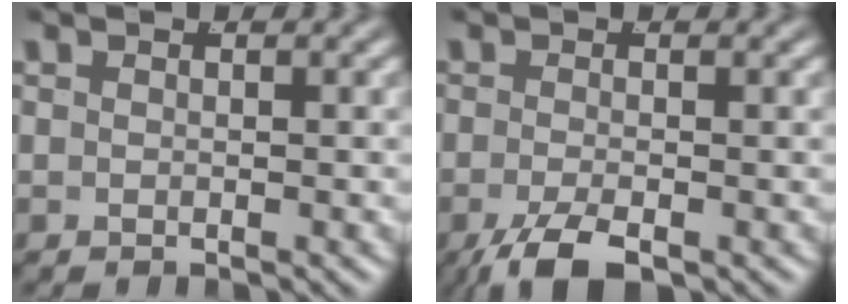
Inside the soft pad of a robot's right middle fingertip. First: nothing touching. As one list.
[{"total": 4.0, "force": [-2.9, 1.4, 2.3], "torque": [-0.057, -0.023, -0.038]}]